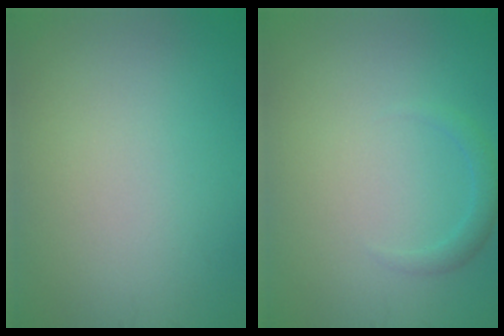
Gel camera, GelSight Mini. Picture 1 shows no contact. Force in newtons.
{"total": 1.3, "press": 1.3, "slide": 0.1}